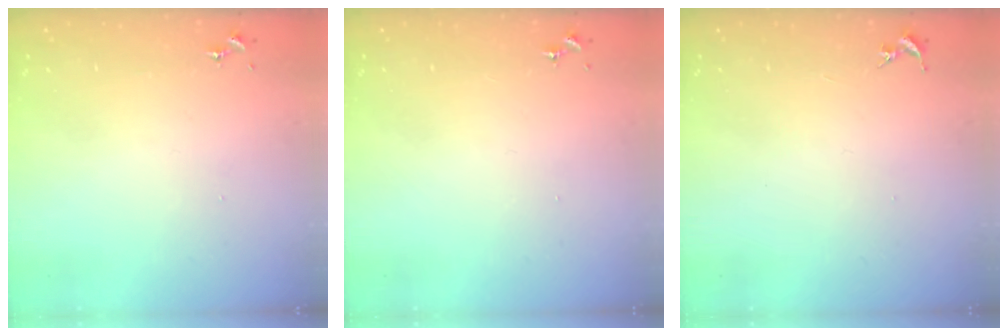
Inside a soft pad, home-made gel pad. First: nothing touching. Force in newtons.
{"total": 0.0}
{"total": 0.0}